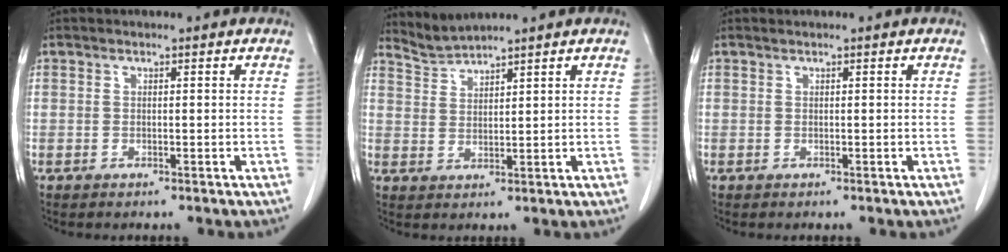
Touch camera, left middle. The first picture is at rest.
{"total": 3.3, "force": [3.0, -0.9, -0.8], "torque": [0.007, -0.004, 0.071]}
{"total": 0.0}